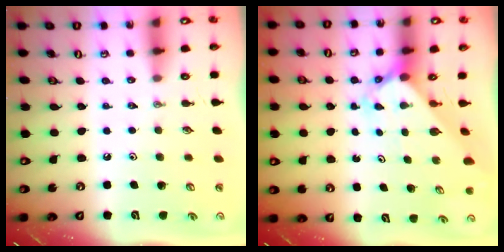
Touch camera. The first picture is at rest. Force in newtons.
{"total": 2.3, "press": 2.3, "slide": 0.2}